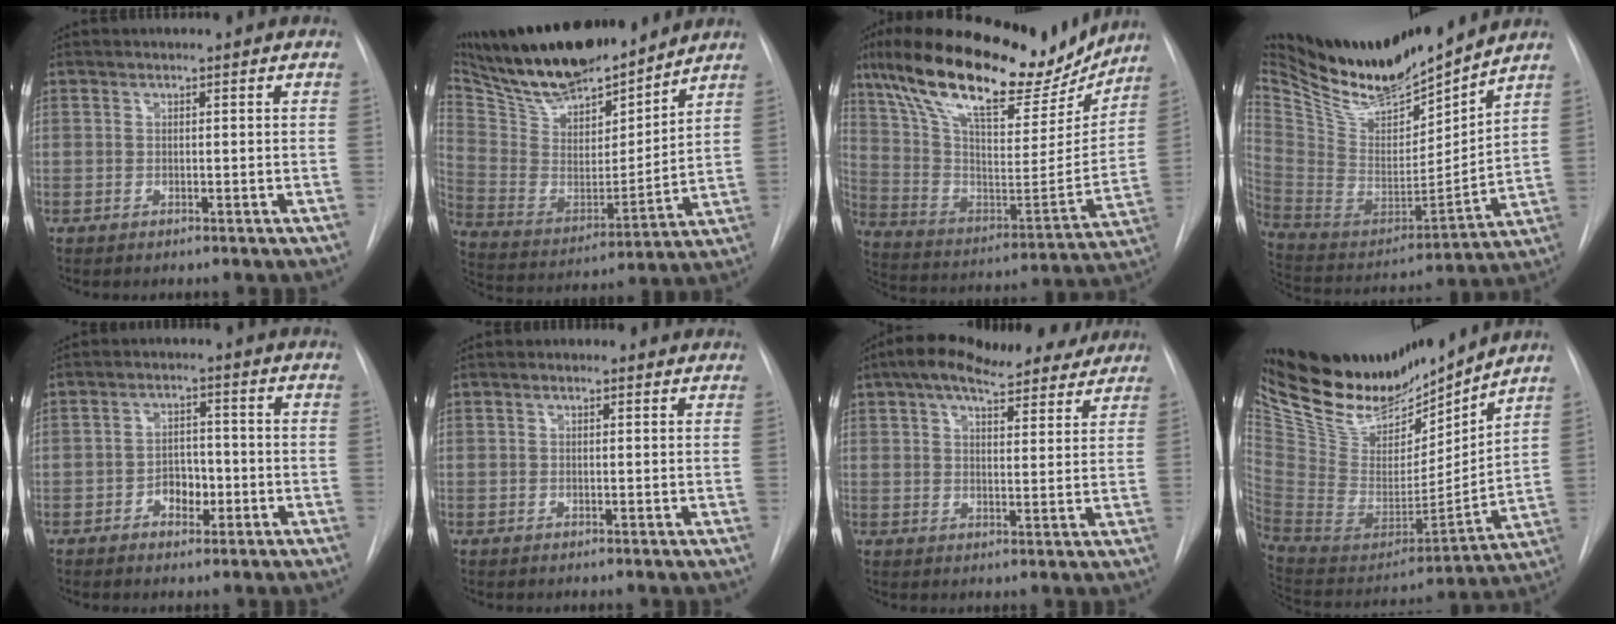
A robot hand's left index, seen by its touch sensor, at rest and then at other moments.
{"total": 22.4, "force": [19.3, 5.3, 10.0], "torque": [-0.183, -0.009, 0.336]}
{"total": 27.0, "force": [20.6, 8.1, 15.5], "torque": [-0.273, 0.011, 0.327]}
{"total": 21.6, "force": [19.3, 4.2, 8.9], "torque": [-0.179, -0.029, 0.343]}
{"total": 4.0, "force": [-1.6, 2.6, 2.6], "torque": [-0.036, 0.007, -0.024]}
{"total": 1.1, "force": [0.5, 0.7, 0.6], "torque": [-0.015, 0.006, 0.004]}
{"total": 15.8, "force": [12.6, 5.0, 8.1], "torque": [-0.130, 0.039, 0.176]}
{"total": 22.1, "force": [19.5, 7.0, 7.9], "torque": [-0.159, -0.024, 0.344]}